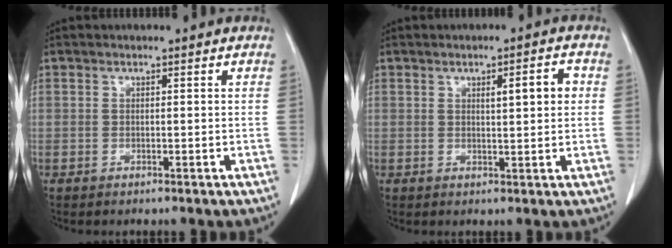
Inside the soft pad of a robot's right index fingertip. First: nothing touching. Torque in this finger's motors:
{"motor_torque": [0.18, -0.02, 0.08, 0.04]}